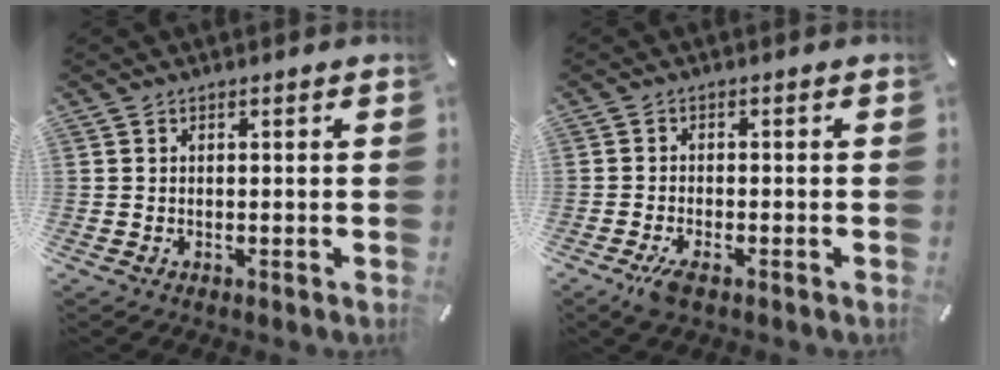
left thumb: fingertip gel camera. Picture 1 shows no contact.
{"total": 3.5, "force": [-2.2, 1.0, 2.5], "torque": [-0.050, 0.002, -0.040]}